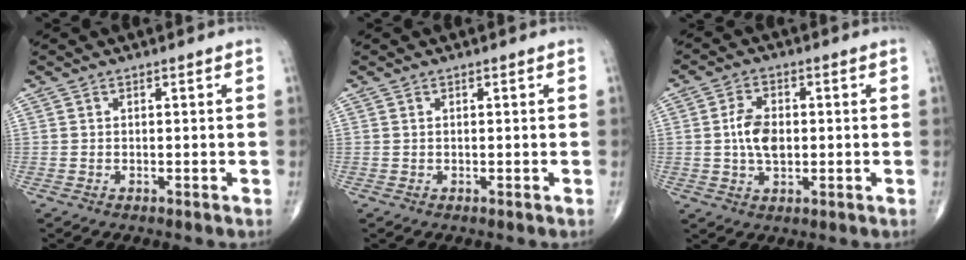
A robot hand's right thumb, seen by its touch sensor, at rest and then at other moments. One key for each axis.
{"total": 0.0}
{"total": 6.5, "fx": 0.1, "fy": 4.0, "fz": 5.2, "tx": -0.089, "ty": 0.005, "tz": 0.000}